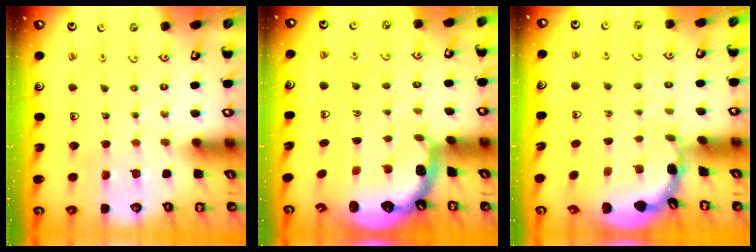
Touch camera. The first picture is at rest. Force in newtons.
{"total": 1.9, "press": 1.7, "slide": 0.6}
{"total": 1.6, "press": 1.5, "slide": 0.3}